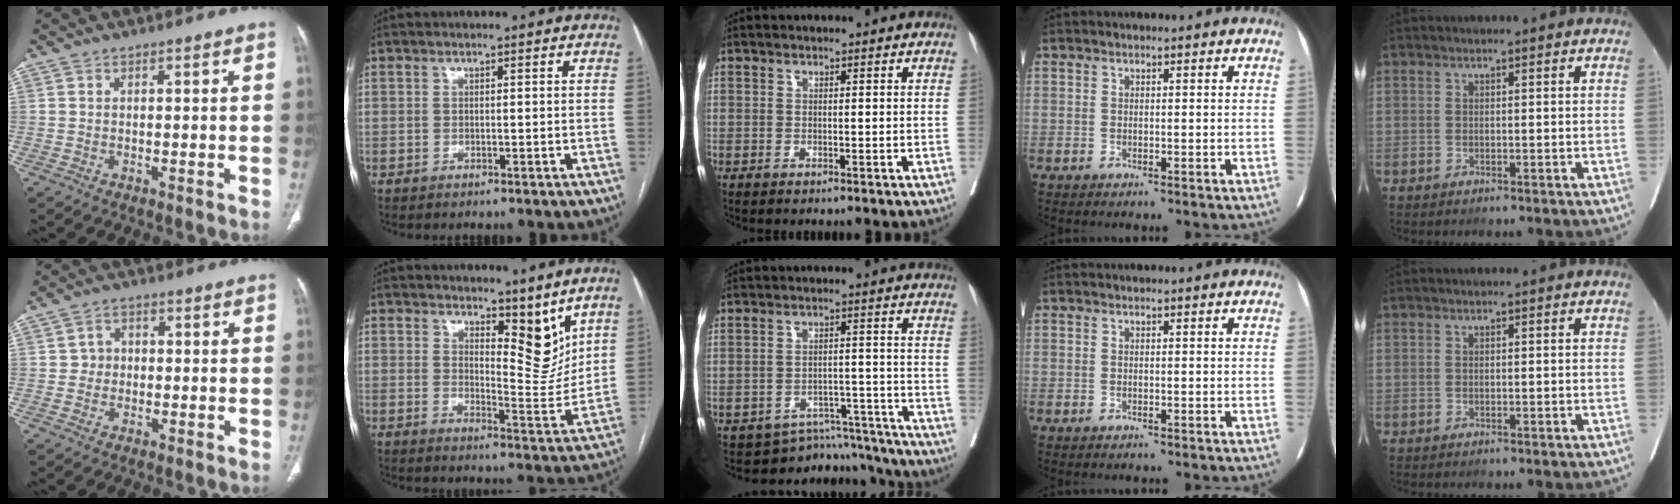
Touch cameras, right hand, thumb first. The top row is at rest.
{"thumb": {"total": 3.2, "force": [-0.2, 3.1, 1.1], "torque": [0.003, 0.009, -0.010]}, "index": {"total": 7.5, "force": [5.4, 2.5, 4.6], "torque": [-0.061, -0.017, 0.087]}, "middle": {"total": 9.5, "force": [-9.2, 2.1, -1.3], "torque": [0.031, 0.042, -0.119]}}